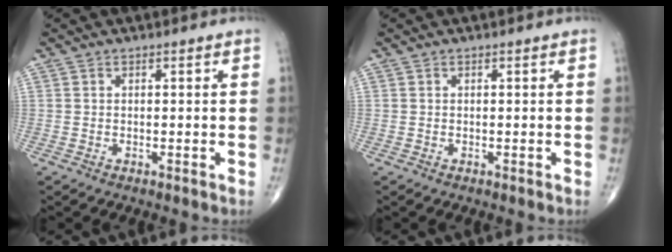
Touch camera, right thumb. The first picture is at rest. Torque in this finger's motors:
{"motor_torque": [0.00, 0.00, 0.00, 0.02, -0.01]}